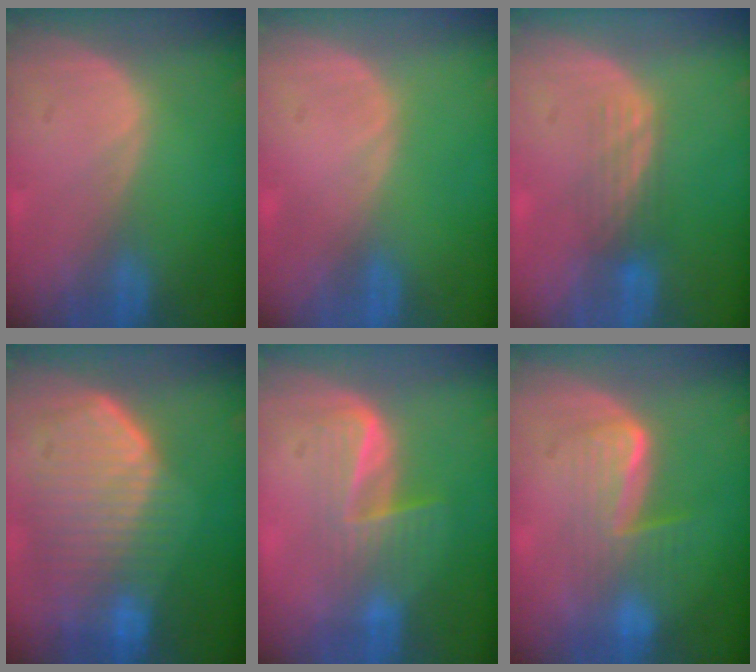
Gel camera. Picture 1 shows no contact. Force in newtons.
{"total": 0.0}
{"total": 3.3, "press": 3.0, "slide": 1.5}
{"total": 10.8, "press": 9.4, "slide": 5.3}
{"total": 7.0, "press": 5.7, "slide": 4.0}
{"total": 6.4, "press": 5.9, "slide": 2.5}